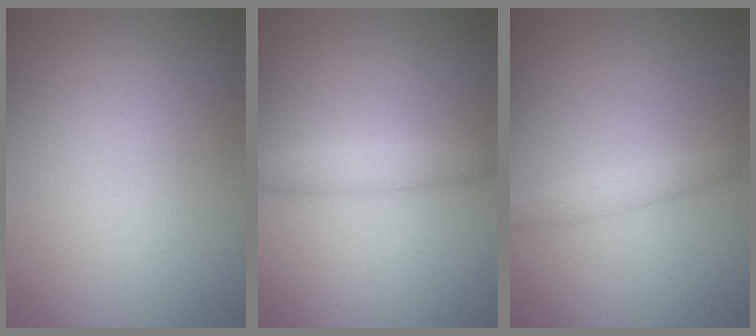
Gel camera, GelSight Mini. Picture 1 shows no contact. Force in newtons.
{"total": 1.9, "press": 1.9, "slide": 0.0}
{"total": 1.5, "press": 1.5, "slide": 0.1}